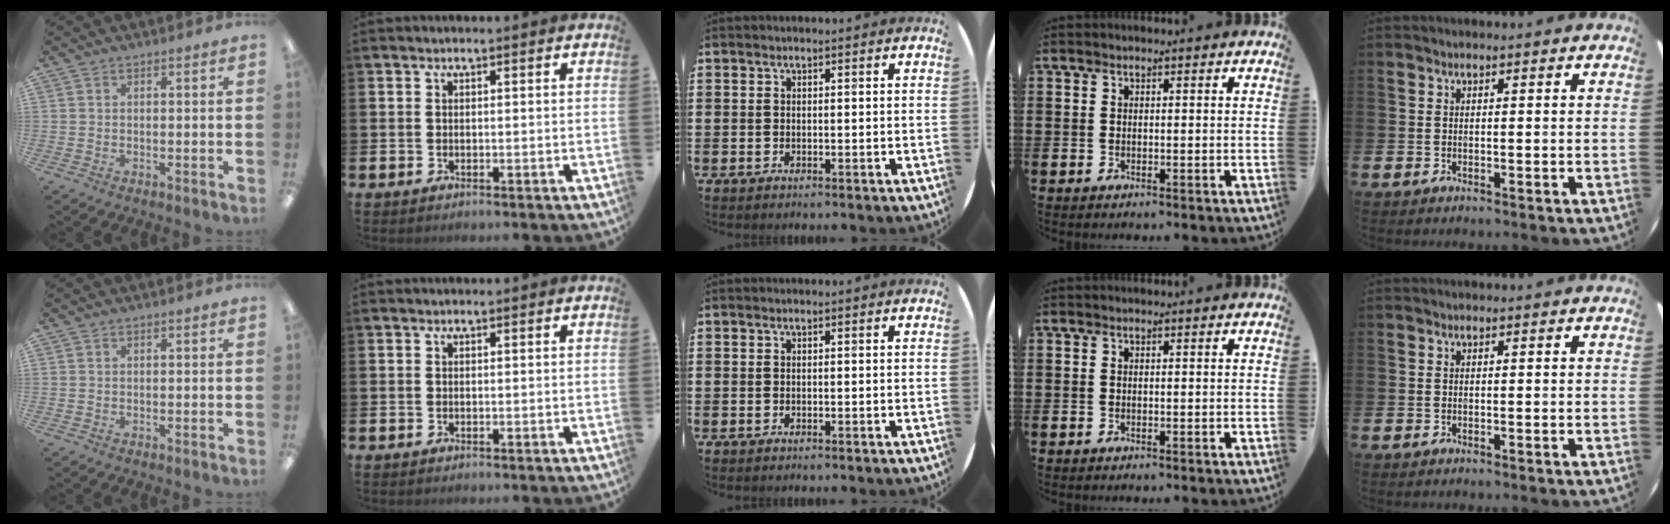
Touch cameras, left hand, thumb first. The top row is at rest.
{}